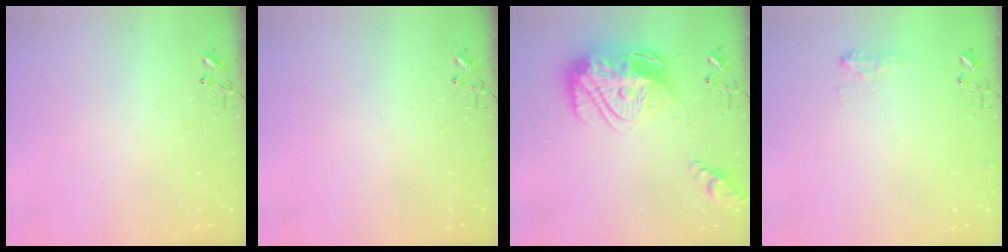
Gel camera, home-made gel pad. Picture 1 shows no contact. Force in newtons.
{"total": 0.0}
{"total": 24.2, "press": 24.1, "slide": 2.0}
{"total": 7.4, "press": 7.4, "slide": 0.5}